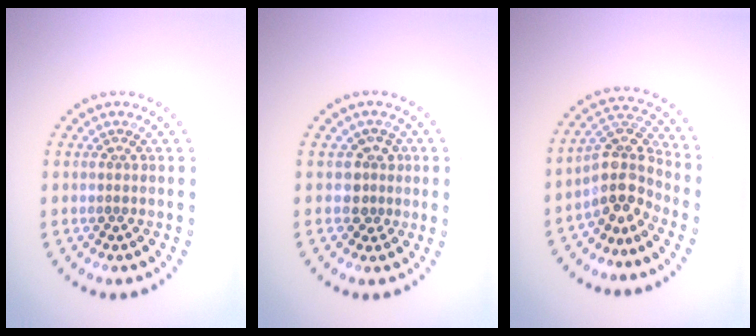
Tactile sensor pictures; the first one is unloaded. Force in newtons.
{"total": 1.9, "press": 1.4, "slide": 1.3}
{"total": 4.0, "press": 3.1, "slide": 2.5}